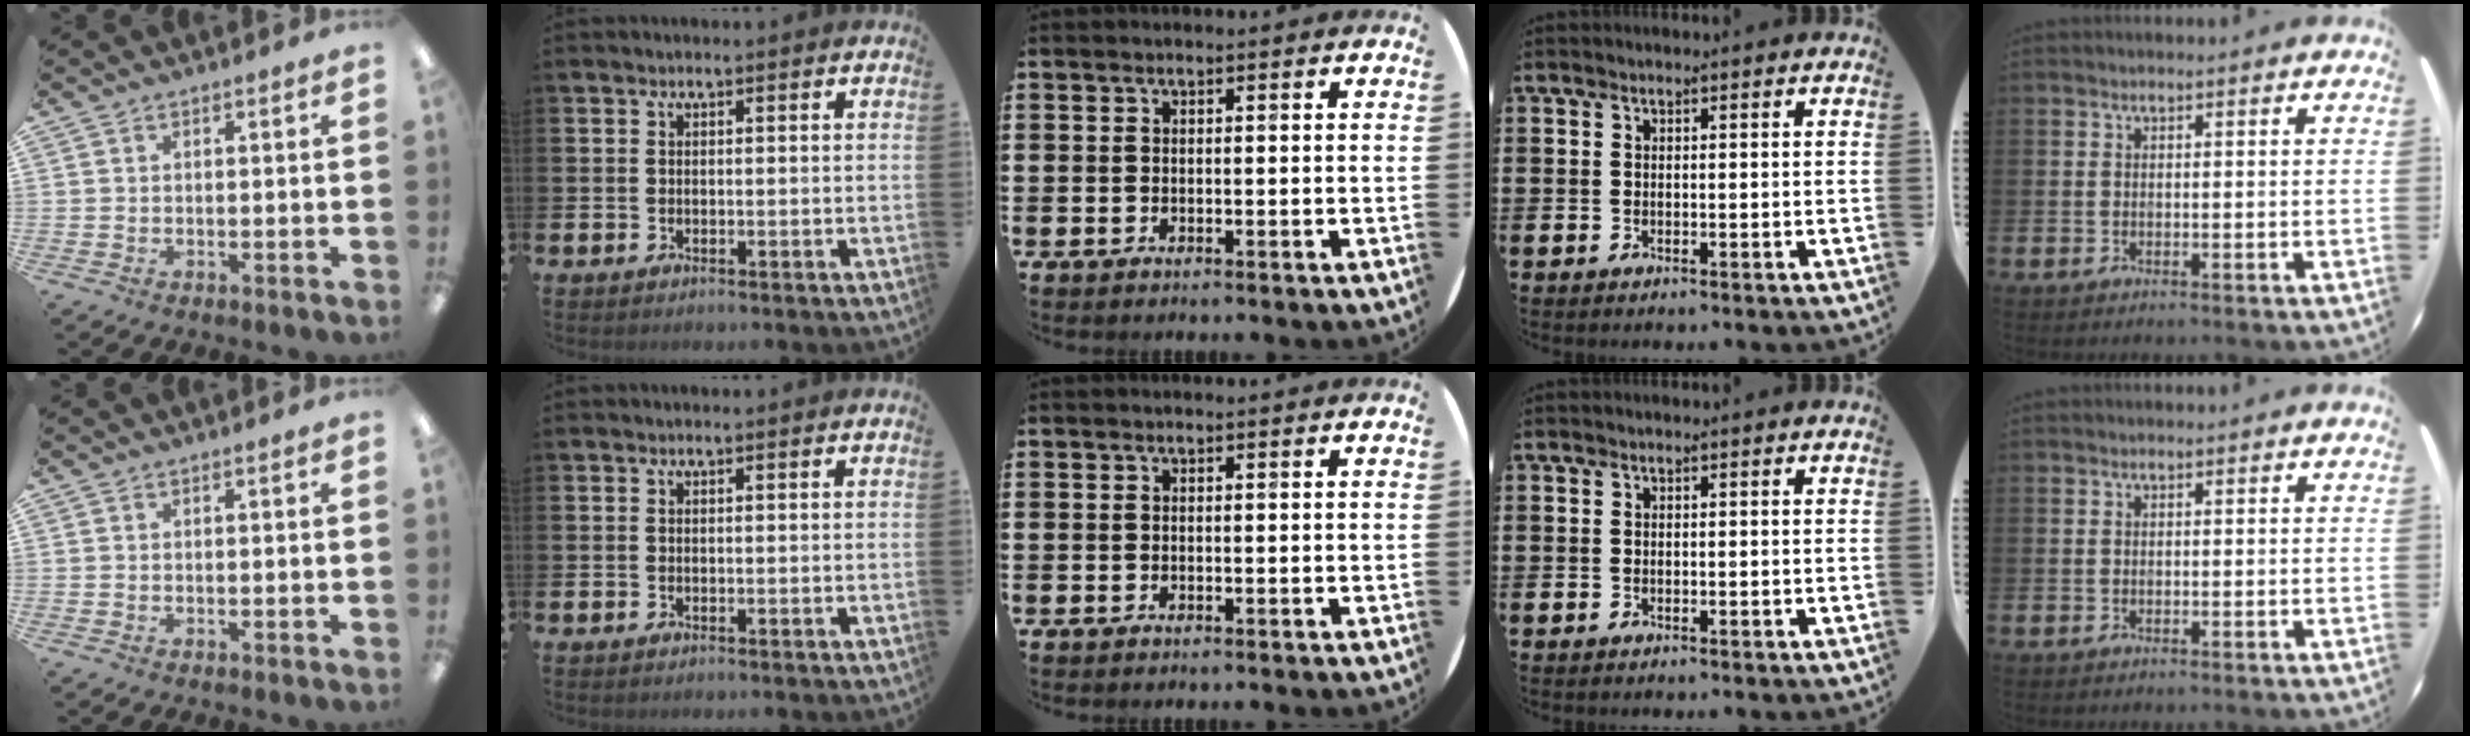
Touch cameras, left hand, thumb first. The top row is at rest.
{}